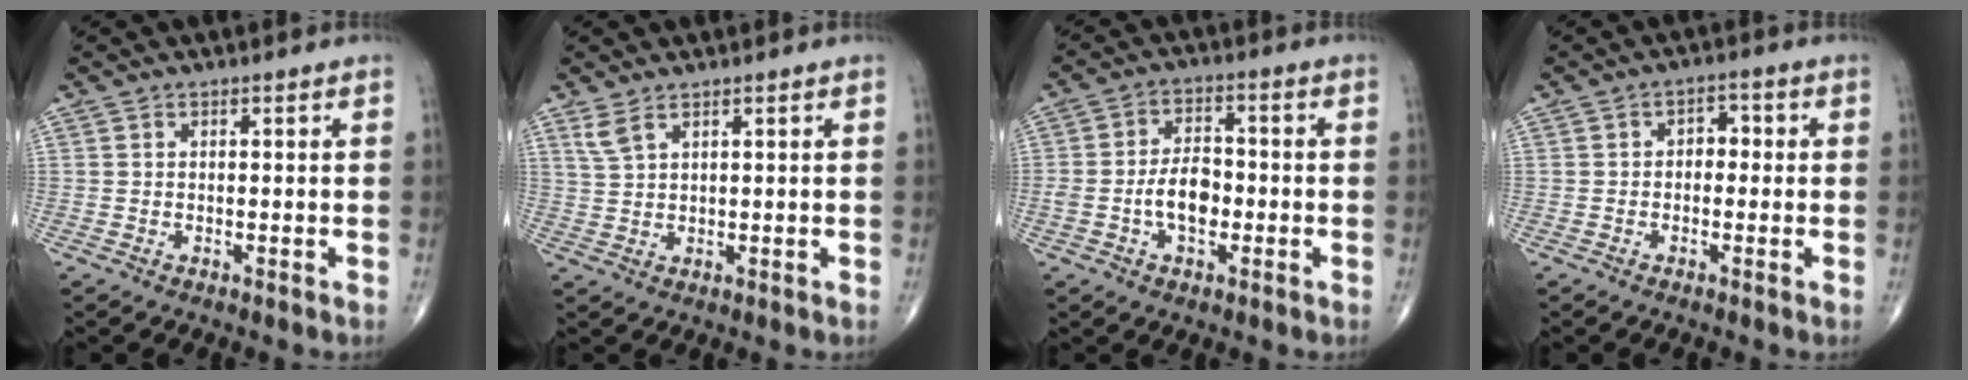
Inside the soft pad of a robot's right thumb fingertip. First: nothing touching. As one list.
[{"total": 2.9, "force": [2.0, 1.0, 1.8], "torque": [-0.044, 0.000, 0.050]}, {"total": 7.3, "force": [-1.6, 4.4, 5.6], "torque": [-0.089, 0.018, -0.032]}, {"total": 3.3, "force": [0.0, 2.3, 2.3], "torque": [-0.007, 0.015, -0.010]}]